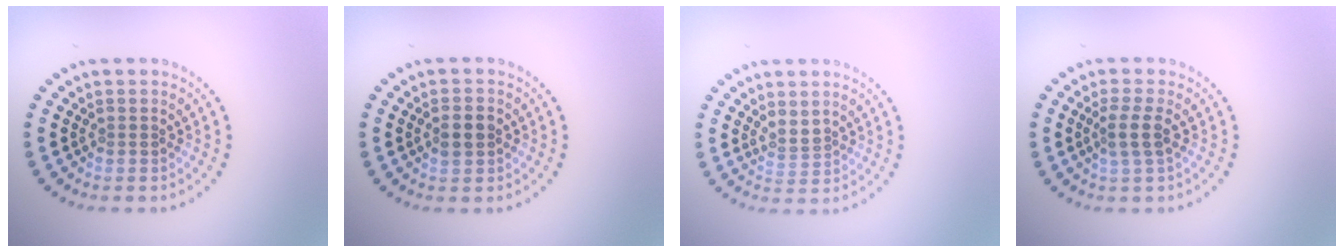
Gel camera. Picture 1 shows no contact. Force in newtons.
{"total": 2.2, "press": 2.2, "slide": 0.2}
{"total": 1.6, "press": 1.2, "slide": 1.1}
{"total": 2.2, "press": 1.7, "slide": 1.4}